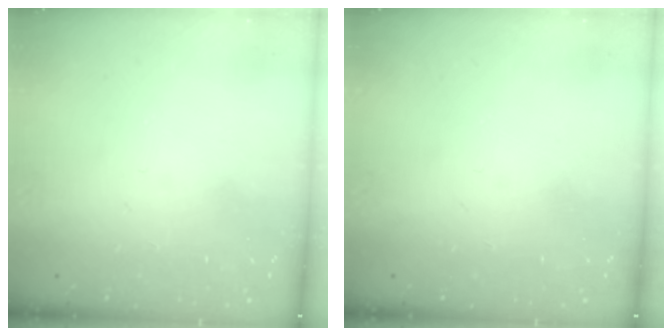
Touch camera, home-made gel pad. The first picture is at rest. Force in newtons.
{"total": 0.0}